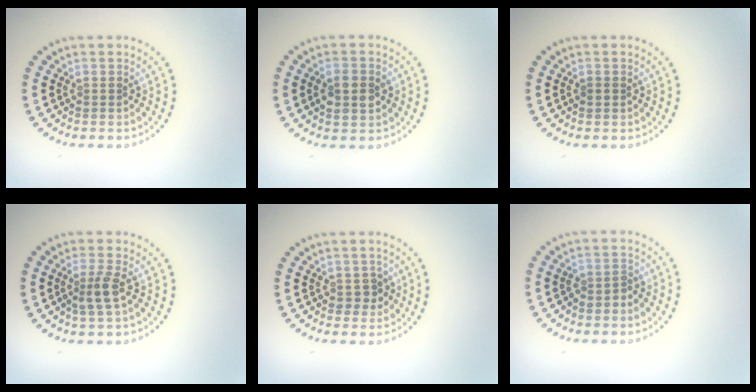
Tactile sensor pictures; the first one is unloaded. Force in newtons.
{"total": 2.8, "press": 2.8, "slide": 0.2}
{"total": 0.7, "press": 0.6, "slide": 0.1}
{"total": 2.2, "press": 1.9, "slide": 1.2}
{"total": 1.3, "press": 1.2, "slide": 0.6}
{"total": 1.2, "press": 1.0, "slide": 0.7}